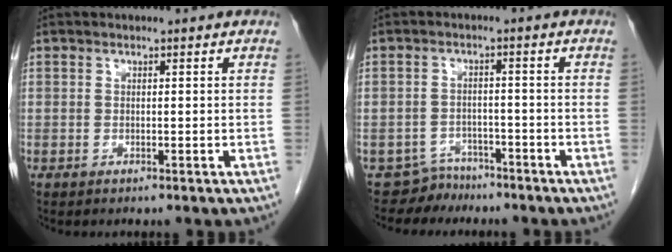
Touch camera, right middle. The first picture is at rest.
{"total": 3.9, "force": [-3.3, 1.9, -0.9], "torque": [0.015, 0.004, -0.056]}